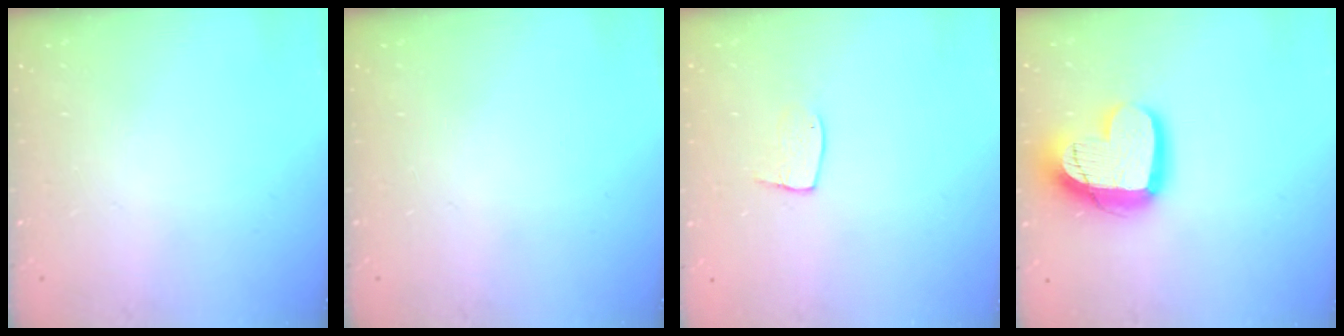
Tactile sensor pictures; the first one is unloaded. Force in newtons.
{"total": 0.0}
{"total": 5.9, "press": 5.9, "slide": 0.4}
{"total": 17.4, "press": 17.4, "slide": 1.4}